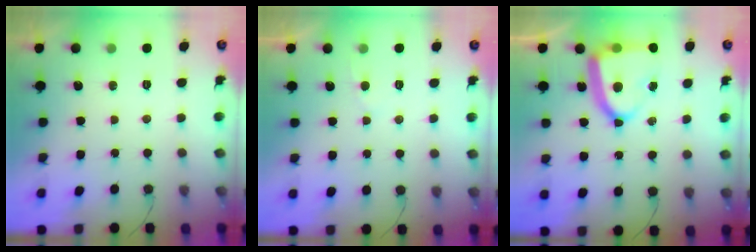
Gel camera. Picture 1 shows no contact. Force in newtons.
{"total": 2.2, "press": 2.2, "slide": 0.2}
{"total": 14.0, "press": 13.9, "slide": 1.4}